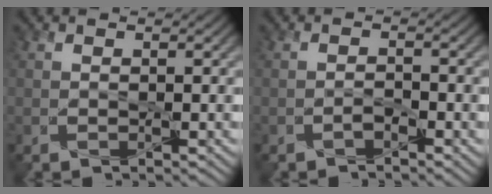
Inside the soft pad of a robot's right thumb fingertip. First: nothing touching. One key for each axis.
{"total": 1.3, "fx": -1.0, "fy": -0.7, "fz": 0.4, "tx": -0.003, "ty": 0.003, "tz": -0.014}